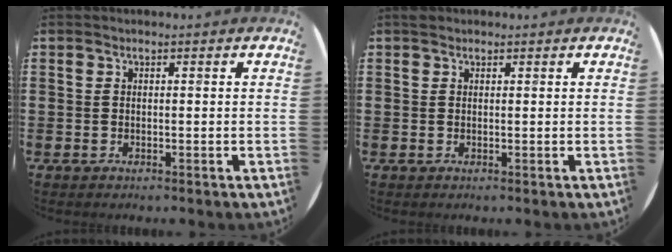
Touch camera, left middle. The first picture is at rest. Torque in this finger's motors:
{"motor_torque": [0.16, -0.14, 0.01, -0.01]}